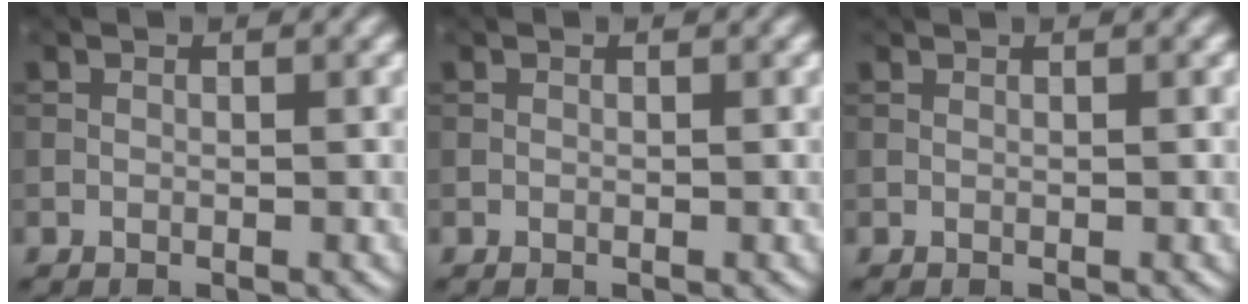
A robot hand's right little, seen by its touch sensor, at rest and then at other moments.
{"total": 0.0}
{"total": 0.0}